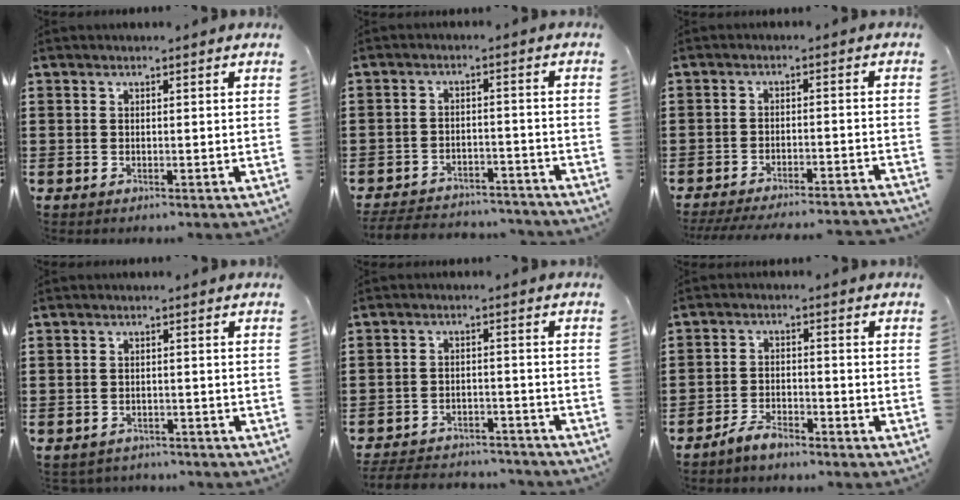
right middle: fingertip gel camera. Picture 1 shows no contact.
{"total": 5.0, "force": [-4.9, 0.7, 0.4], "torque": [-0.010, 0.006, -0.103]}
{"total": 4.5, "force": [-4.3, -0.2, 1.0], "torque": [-0.020, -0.009, -0.089]}
{"total": 1.9, "force": [-1.8, 0.6, -0.2], "torque": [-0.002, 0.000, -0.042]}
{"total": 4.7, "force": [-4.7, 0.6, 0.2], "torque": [-0.010, 0.004, -0.100]}
{"total": 3.7, "force": [-3.5, 0.8, 1.1], "torque": [-0.025, 0.006, -0.072]}